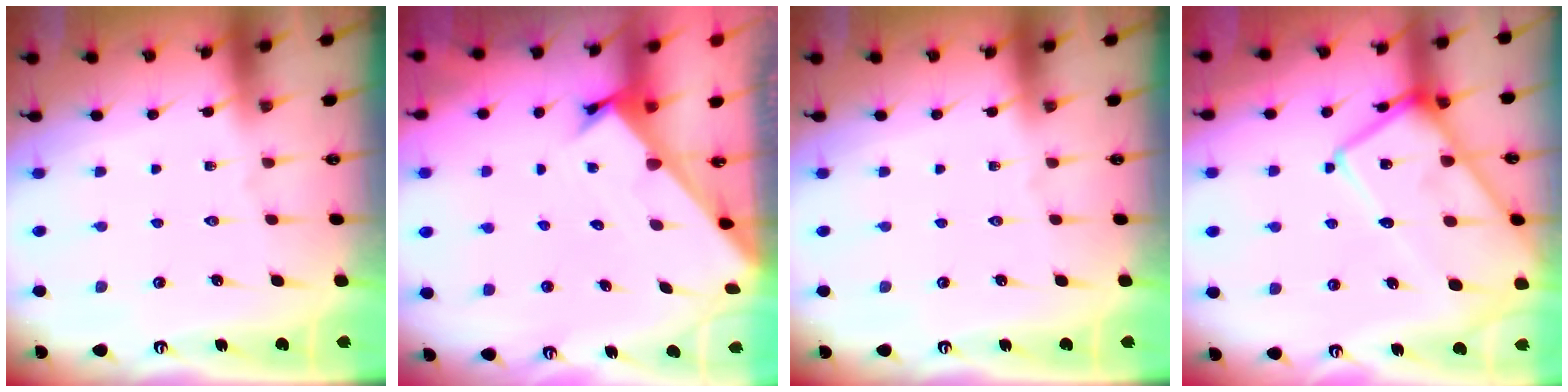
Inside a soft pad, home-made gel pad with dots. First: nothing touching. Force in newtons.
{"total": 2.6, "press": 2.6, "slide": 0.2}
{"total": 0.0}
{"total": 19.7, "press": 19.7, "slide": 1.5}